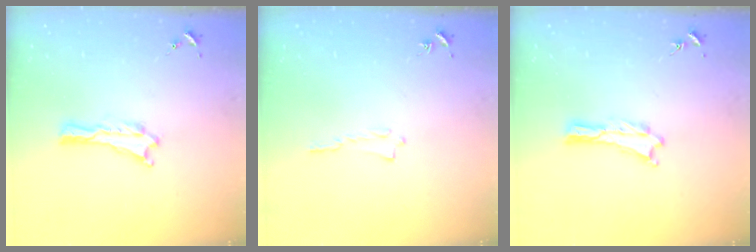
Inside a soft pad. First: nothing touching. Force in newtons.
{"total": 0.0}
{"total": 0.0}